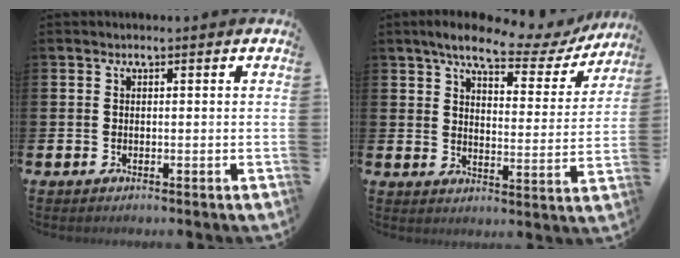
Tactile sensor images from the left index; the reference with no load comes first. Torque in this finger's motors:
{"motor_torque": [1.07, -1.07, 0.19, 0.13]}